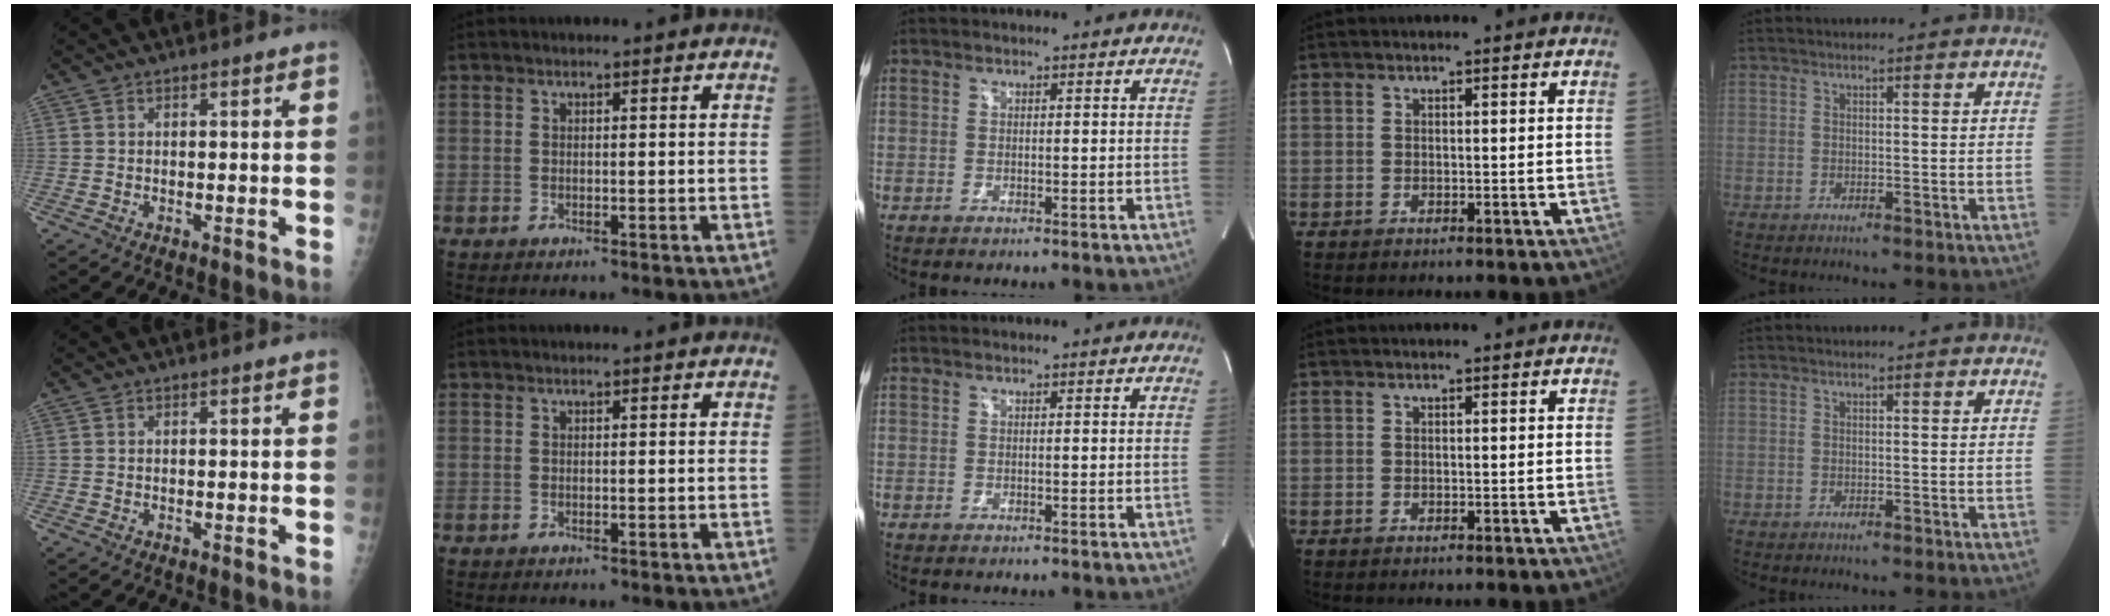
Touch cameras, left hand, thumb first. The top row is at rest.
{}